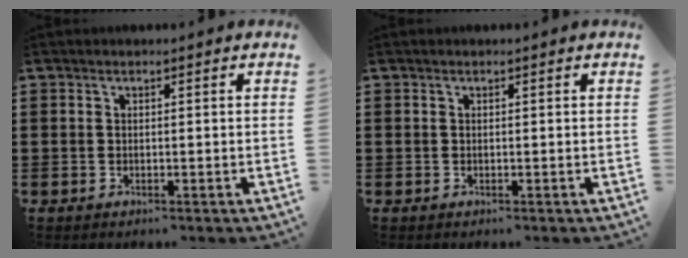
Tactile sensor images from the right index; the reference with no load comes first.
{"total": 0.0}